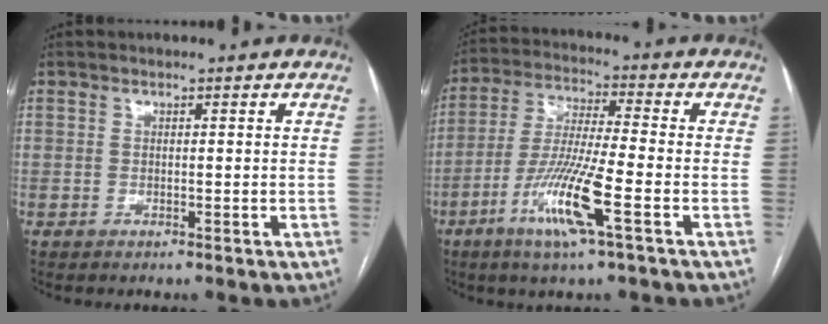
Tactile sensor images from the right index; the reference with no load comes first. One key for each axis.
{"total": 11.8, "fx": -5.0, "fy": 0.1, "fz": 10.7, "tx": -0.216, "ty": -0.017, "tz": -0.099}